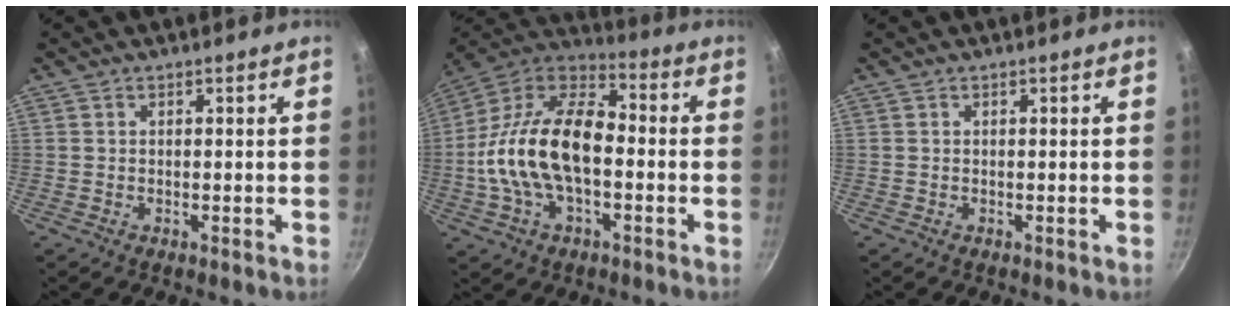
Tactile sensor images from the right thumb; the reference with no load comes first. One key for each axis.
{"total": 21.0, "fx": -2.6, "fy": 11.8, "fz": 17.1, "tx": -0.301, "ty": 0.044, "tz": -0.065}
{"total": 0.0}